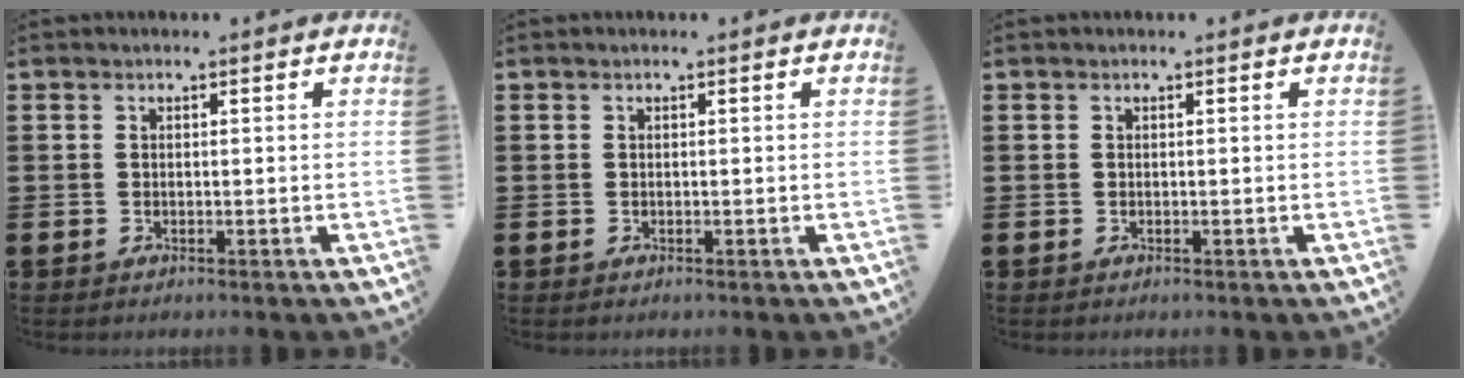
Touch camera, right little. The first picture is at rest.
{"total": 0.0}
{"total": 0.0}